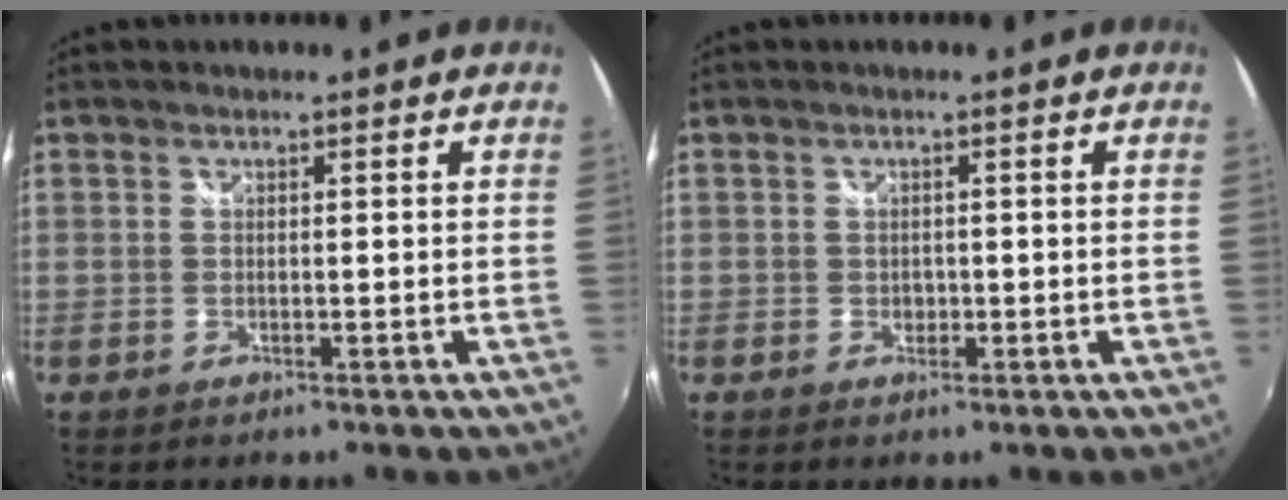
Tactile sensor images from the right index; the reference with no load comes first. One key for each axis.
{"total": 1.2, "fx": -0.2, "fy": 1.1, "fz": 0.4, "tx": -0.005, "ty": -0.001, "tz": -0.003}